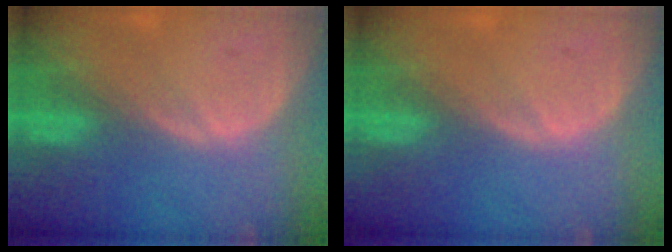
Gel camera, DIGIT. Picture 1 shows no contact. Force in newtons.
{"total": 0.0}